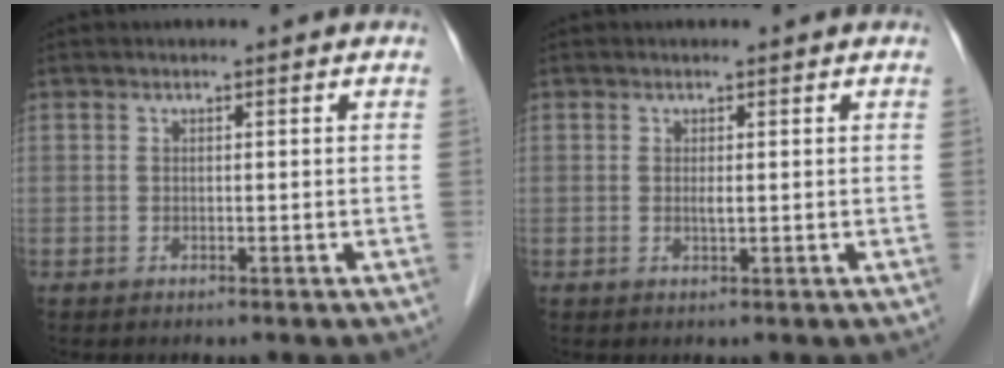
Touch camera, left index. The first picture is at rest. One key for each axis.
{"total": 0.8, "fx": 0.2, "fy": 0.1, "fz": 0.8, "tx": -0.019, "ty": -0.003, "tz": 0.003}